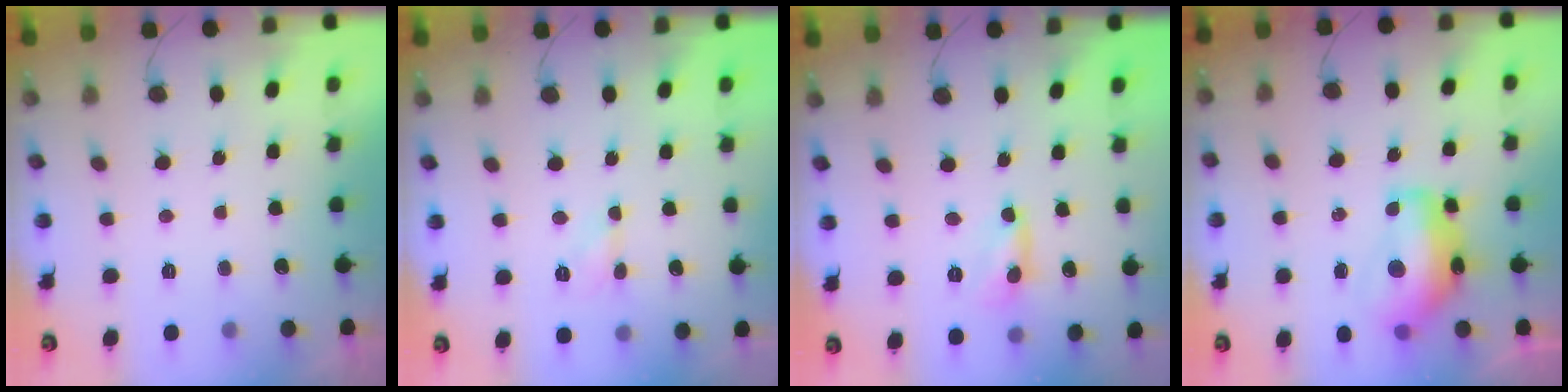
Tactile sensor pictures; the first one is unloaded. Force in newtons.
{"total": 3.6, "press": 3.6, "slide": 0.5}
{"total": 2.7, "press": 2.7, "slide": 0.1}
{"total": 14.0, "press": 13.8, "slide": 1.8}